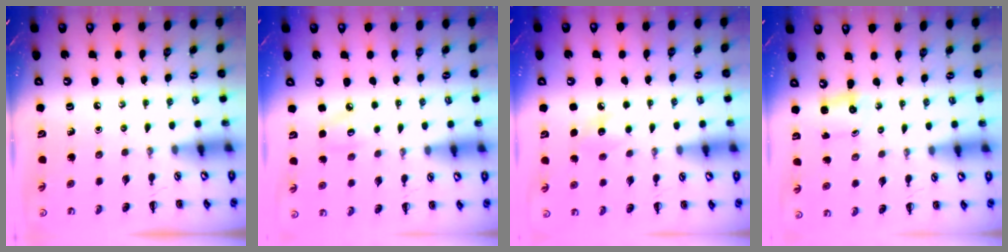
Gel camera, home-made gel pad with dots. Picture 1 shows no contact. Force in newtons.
{"total": 3.2, "press": 3.1, "slide": 0.9}
{"total": 7.5, "press": 7.3, "slide": 1.7}
{"total": 1.8, "press": 1.7, "slide": 0.6}